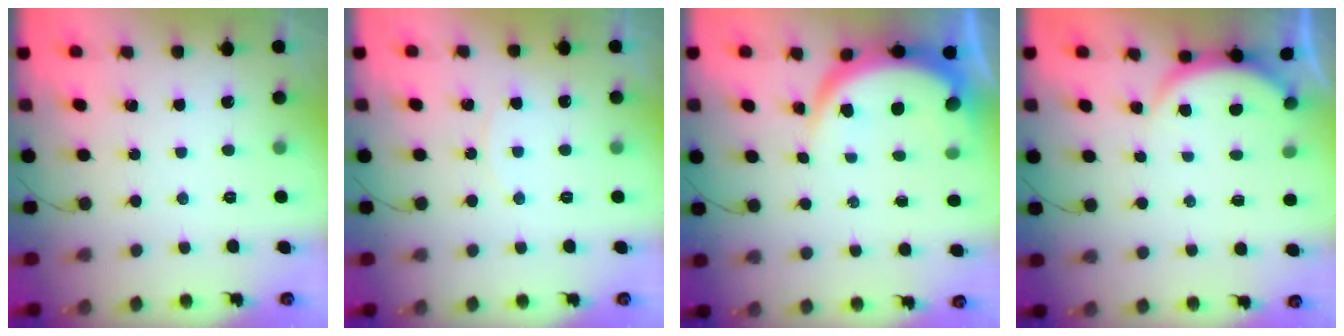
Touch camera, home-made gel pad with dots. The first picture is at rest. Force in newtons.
{"total": 3.0, "press": 3.0, "slide": 0.4}
{"total": 7.6, "press": 7.5, "slide": 0.8}
{"total": 2.9, "press": 2.8, "slide": 0.6}